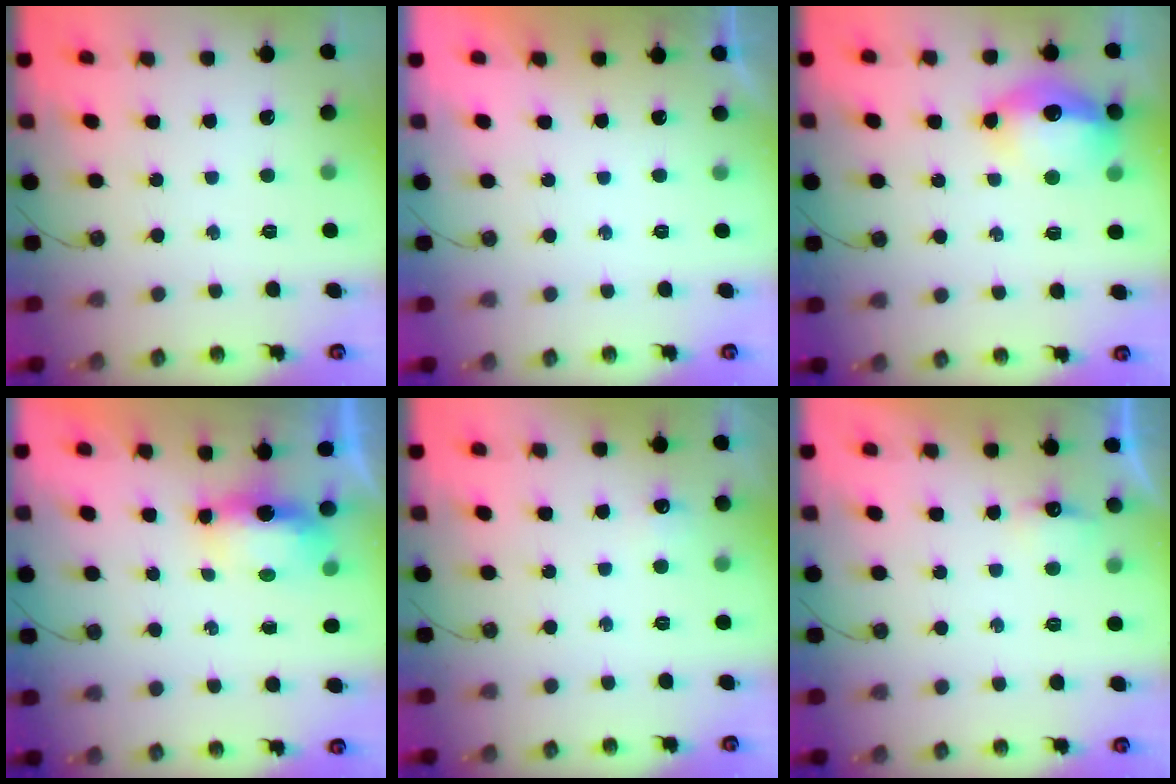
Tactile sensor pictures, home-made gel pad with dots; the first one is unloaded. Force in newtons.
{"total": 0.0}
{"total": 13.4, "press": 13.4, "slide": 1.2}
{"total": 7.0, "press": 6.3, "slide": 3.1}
{"total": 4.8, "press": 4.8, "slide": 0.7}
{"total": 5.0, "press": 4.9, "slide": 0.9}